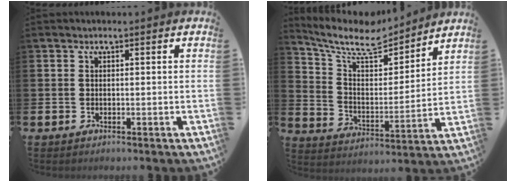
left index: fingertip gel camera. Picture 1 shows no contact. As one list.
[{"total": 9.1, "force": [8.0, 2.8, 3.3], "torque": [-0.101, -0.055, 0.139]}]